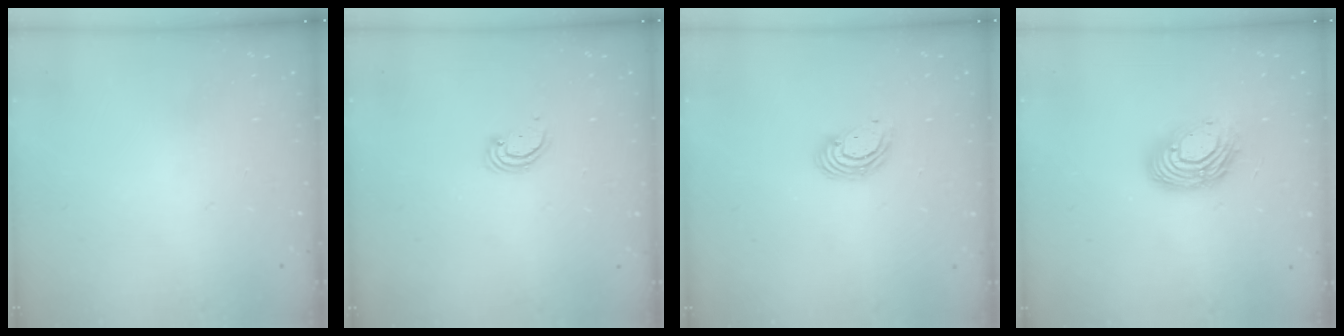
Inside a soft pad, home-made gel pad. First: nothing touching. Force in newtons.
{"total": 2.6, "press": 2.6, "slide": 0.2}
{"total": 5.3, "press": 5.3, "slide": 0.2}
{"total": 12.4, "press": 12.4, "slide": 1.0}